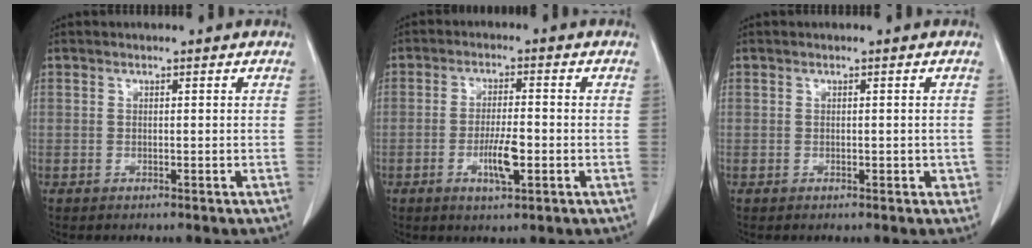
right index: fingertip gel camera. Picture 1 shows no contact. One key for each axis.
{"total": 5.3, "fx": -1.7, "fy": 1.1, "fz": 4.9, "tx": -0.091, "ty": -0.004, "tz": -0.029}
{"total": 1.3, "fx": -0.2, "fy": 1.0, "fz": 0.8, "tx": -0.004, "ty": 0.009, "tz": -0.002}